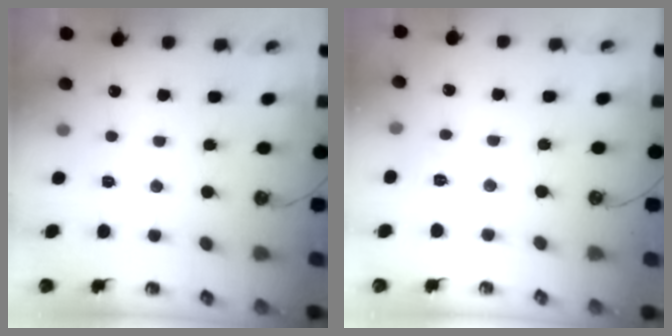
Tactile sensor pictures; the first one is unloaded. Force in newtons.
{"total": 3.0, "press": 3.0, "slide": 0.1}